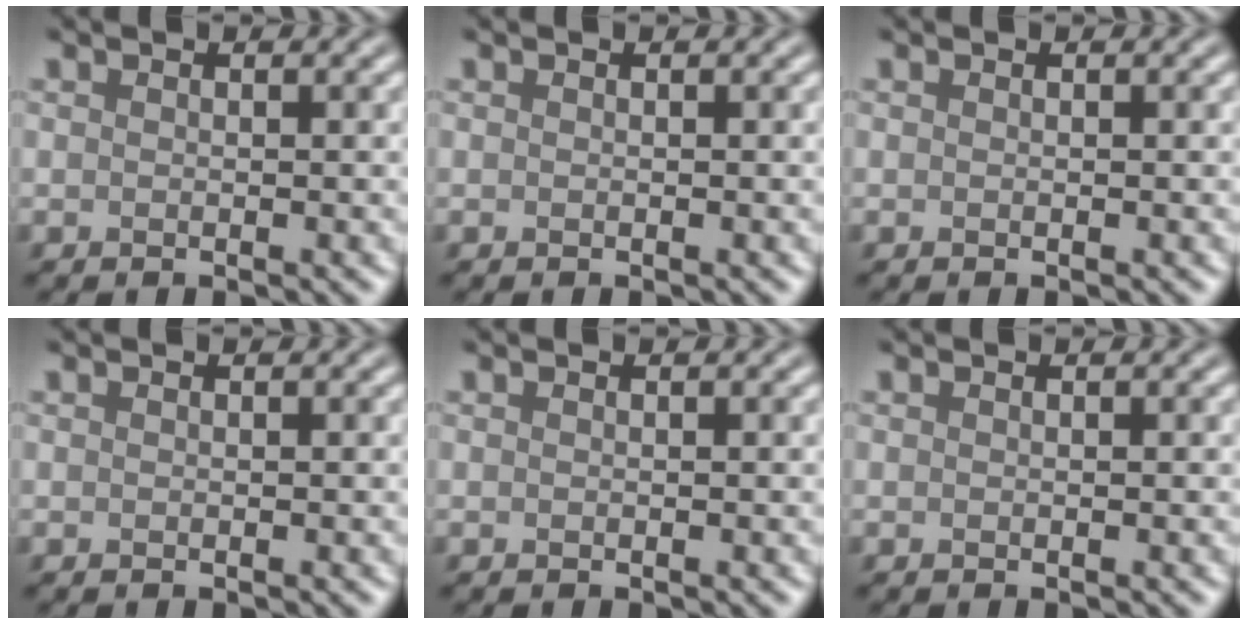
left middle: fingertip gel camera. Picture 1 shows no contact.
{"total": 0.0}
{"total": 0.0}
{"total": 0.0}
{"total": 0.0}
{"total": 0.0}